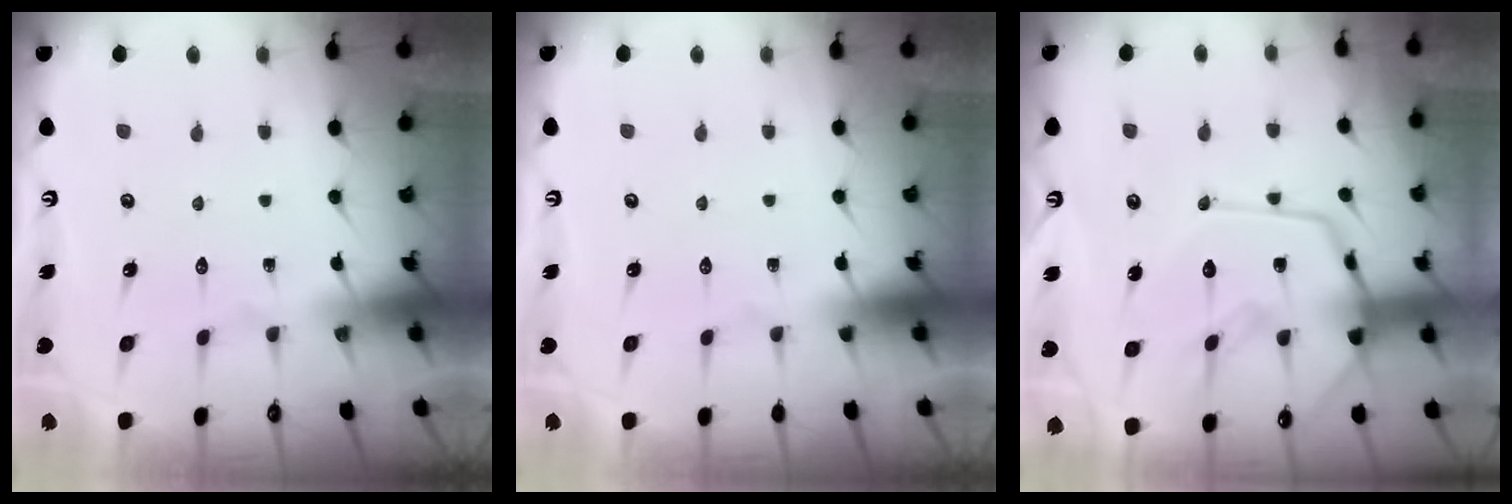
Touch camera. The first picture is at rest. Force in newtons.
{"total": 0.0}
{"total": 18.9, "press": 18.8, "slide": 1.6}